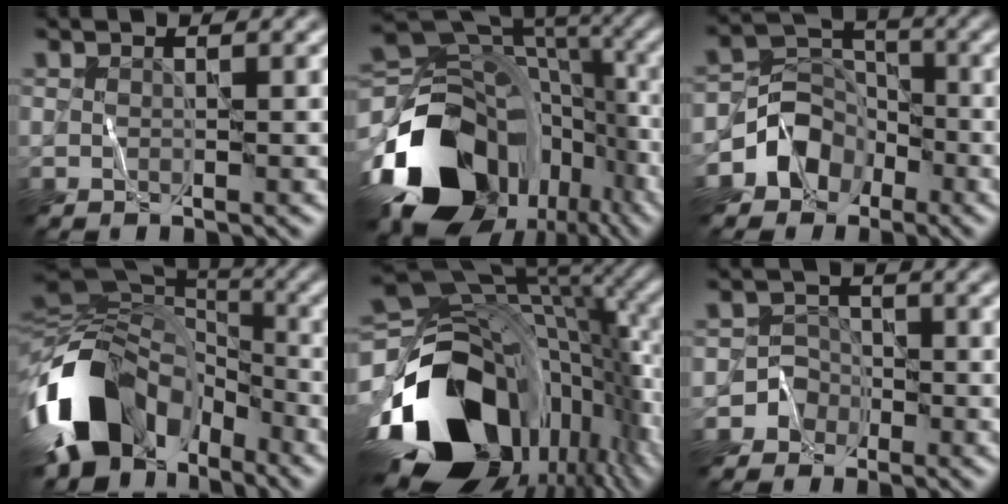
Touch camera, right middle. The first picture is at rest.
{"total": 17.2, "force": [-7.6, 11.5, 10.3], "torque": [-0.204, -0.030, -0.110]}
{"total": 5.6, "force": [-3.0, 4.4, 1.8], "torque": [-0.013, 0.004, -0.061]}
{"total": 16.4, "force": [-6.1, 11.1, 10.4], "torque": [-0.236, -0.015, -0.113]}
{"total": 18.1, "force": [-6.5, 11.6, 12.3], "torque": [-0.245, -0.048, -0.103]}
{"total": 3.0, "force": [-1.6, 2.5, -0.2], "torque": [0.044, 0.011, -0.041]}